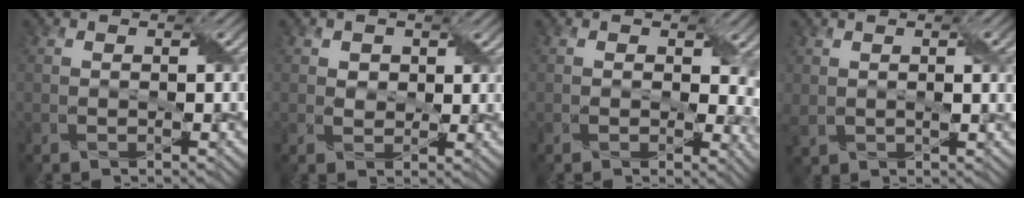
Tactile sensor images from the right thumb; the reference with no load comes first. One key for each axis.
{"total": 2.0, "fx": 0.9, "fy": 1.6, "fz": 0.7, "tx": -0.020, "ty": -0.002, "tz": 0.011}
{"total": 5.6, "fx": 0.6, "fy": 3.9, "fz": 4.0, "tx": -0.053, "ty": -0.018, "tz": 0.014}
{"total": 3.3, "fx": 0.8, "fy": 1.6, "fz": 2.8, "tx": -0.062, "ty": 0.001, "tz": 0.019}